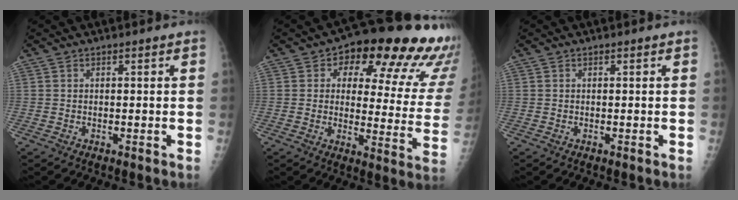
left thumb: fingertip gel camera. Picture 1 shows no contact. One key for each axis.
{"total": 23.1, "fx": 13.4, "fy": 9.8, "fz": 16.1, "tx": -0.161, "ty": -0.042, "tz": 0.156}
{"total": 0.0}